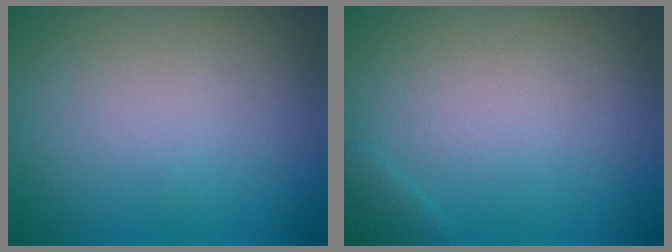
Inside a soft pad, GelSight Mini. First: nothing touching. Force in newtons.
{"total": 0.7, "press": 0.7, "slide": 0.1}